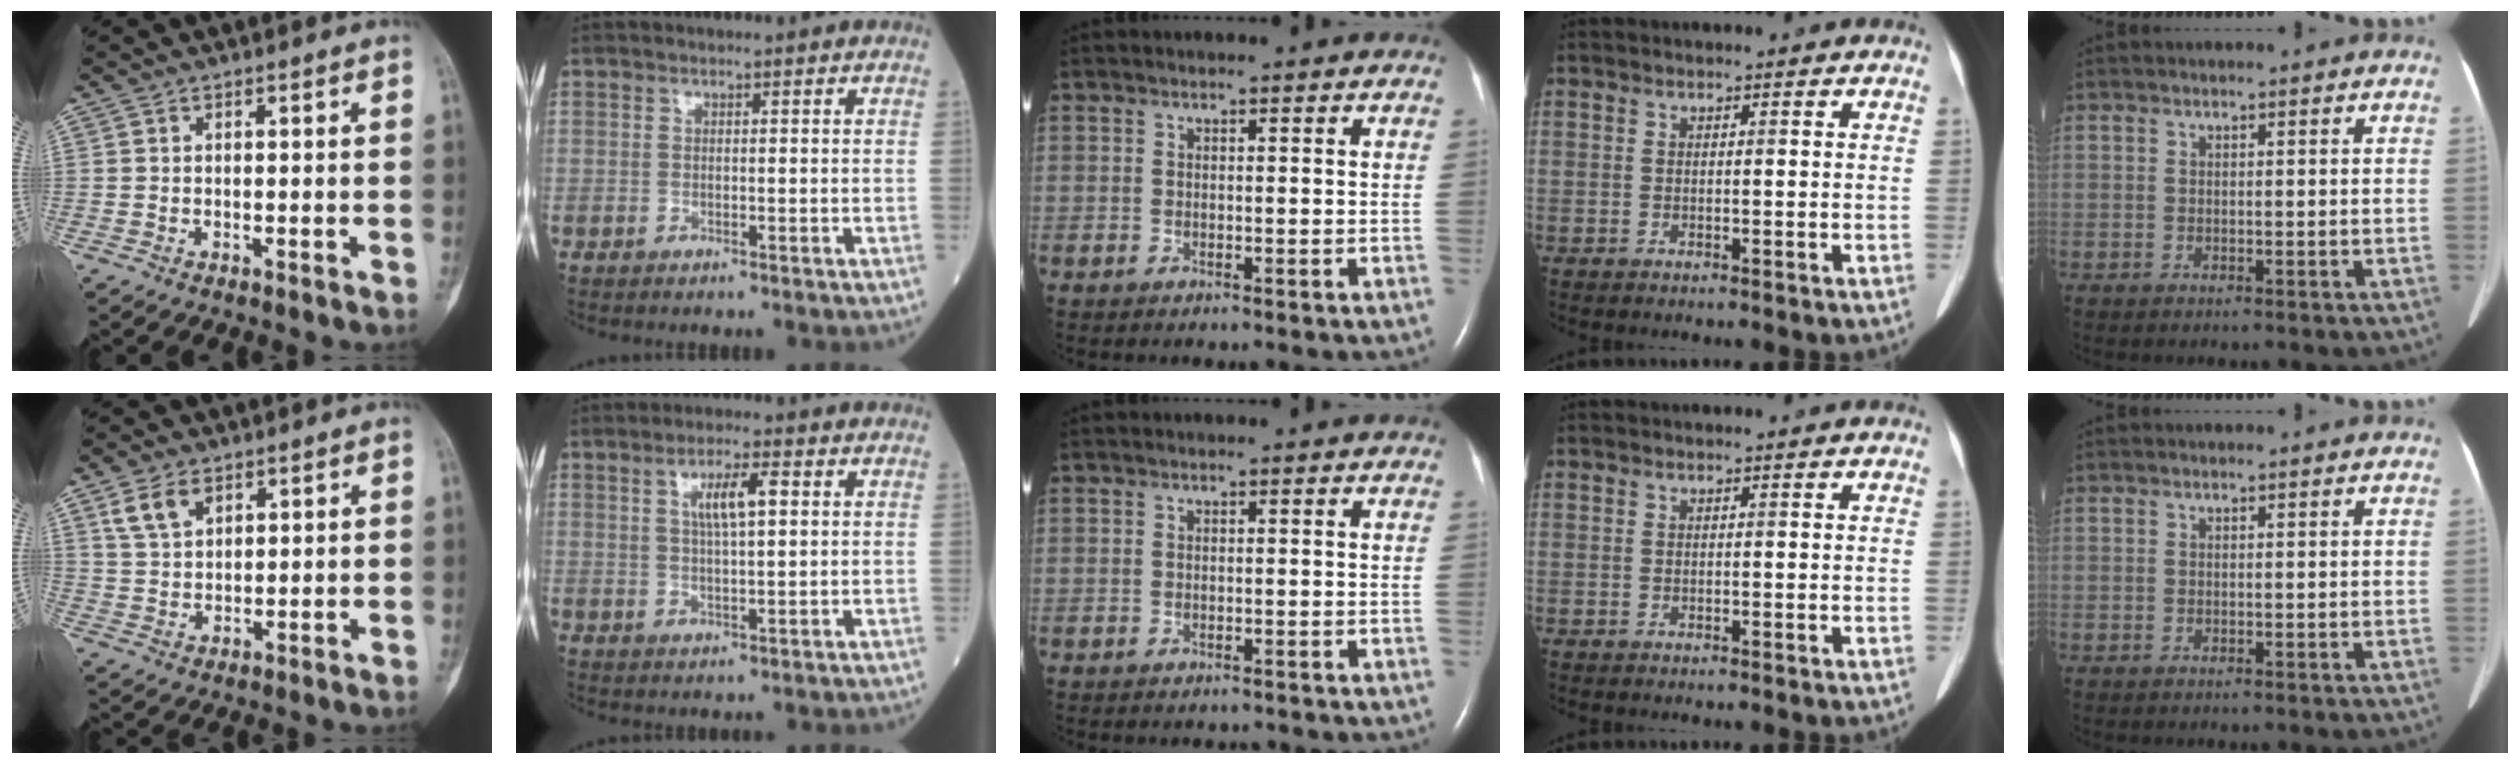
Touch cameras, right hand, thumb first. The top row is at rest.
{"thumb": {"total": 5.8, "force": [3.2, 3.4, 3.3], "torque": [-0.056, -0.010, 0.069]}, "index": {"total": 5.5, "force": [1.6, 0.9, 5.2], "torque": [-0.095, 0.006, 0.030]}, "middle": {"total": 1.5, "force": [-1.4, 0.5, 0.3], "torque": [-0.011, -0.002, -0.016]}}